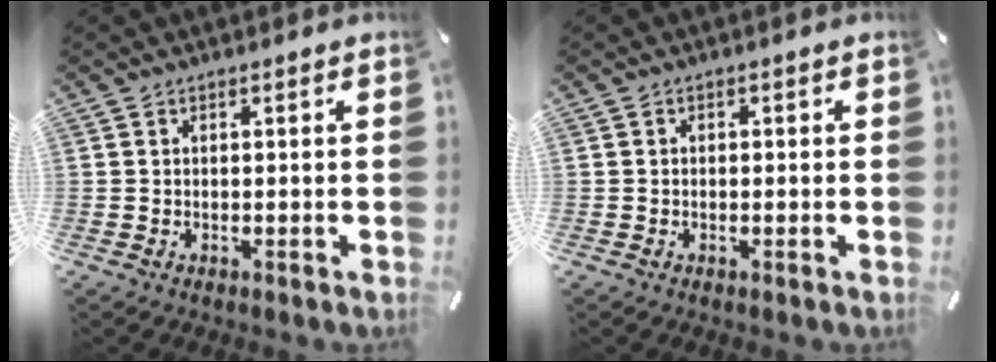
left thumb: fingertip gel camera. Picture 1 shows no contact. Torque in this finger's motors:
{"motor_torque": [-0.19, -0.13, -0.18, -0.21, 0.03]}